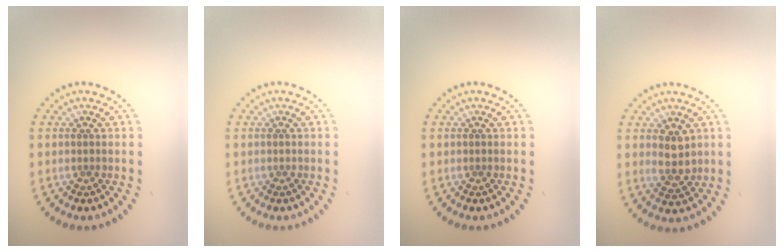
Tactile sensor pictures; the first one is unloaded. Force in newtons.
{"total": 0.0}
{"total": 0.0}
{"total": 2.5, "press": 2.4, "slide": 0.6}